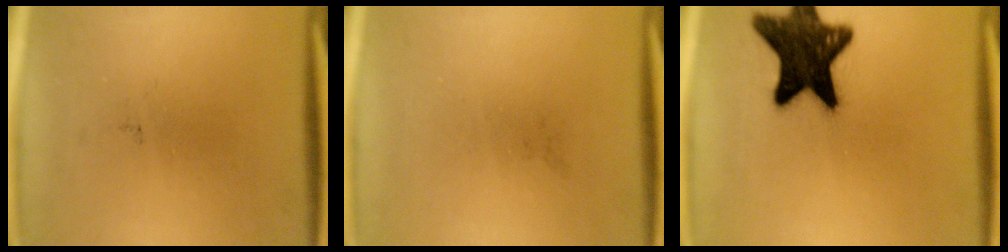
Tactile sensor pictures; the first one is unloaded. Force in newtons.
{"total": 0.0}
{"total": 17.7}